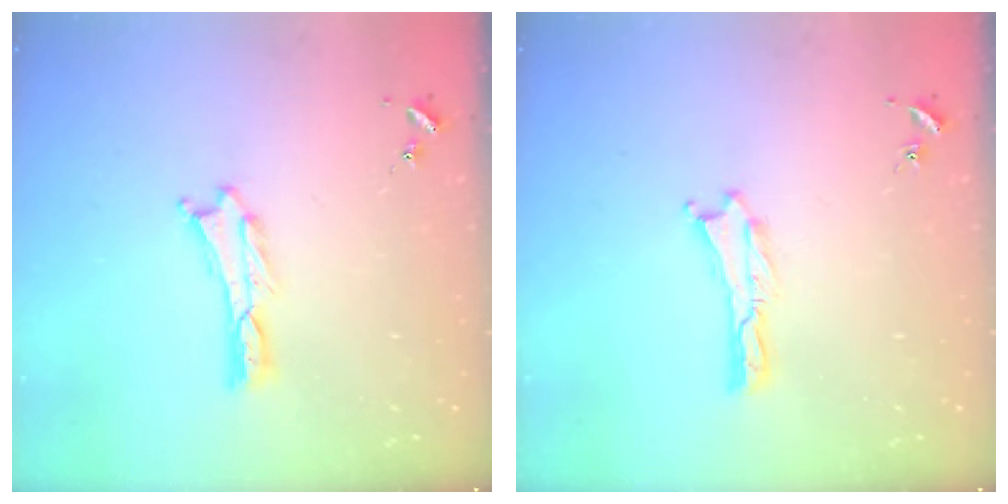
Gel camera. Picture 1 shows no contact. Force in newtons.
{"total": 0.0}